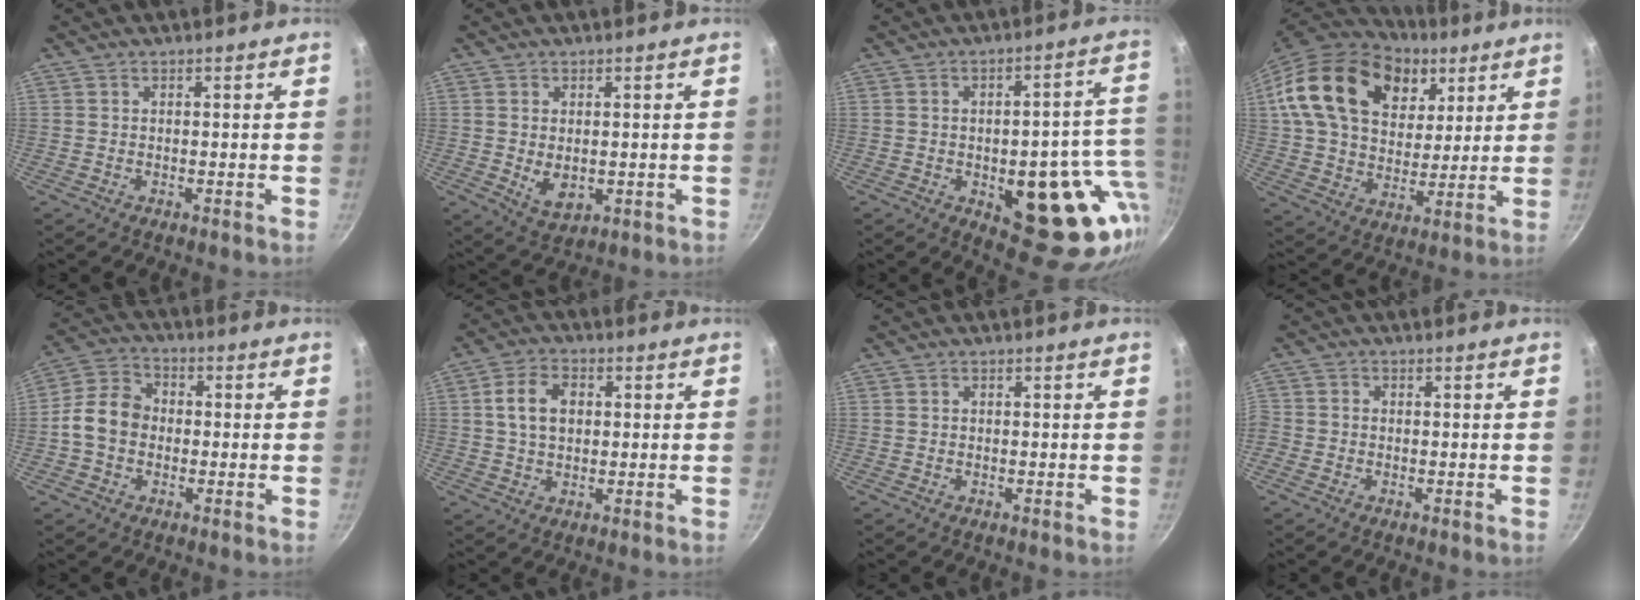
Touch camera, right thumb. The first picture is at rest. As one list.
[{"total": 5.4, "force": [-0.1, 3.6, 4.0], "torque": [-0.062, -0.013, 0.009]}, {"total": 20.3, "force": [-3.6, 9.5, 17.6], "torque": [-0.156, 0.001, -0.038]}, {"total": 25.0, "force": [10.4, 17.3, 14.8], "torque": [-0.238, -0.008, 0.181]}, {"total": 9.1, "force": [-1.0, 7.3, 5.4], "torque": [-0.075, 0.026, -0.038]}, {"total": 7.7, "force": [1.2, 5.4, 5.3], "torque": [-0.080, 0.011, 0.017]}, {"total": 0.0}, {"total": 1.9, "force": [-0.9, 1.5, 0.7], "torque": [-0.016, 0.005, -0.024]}]